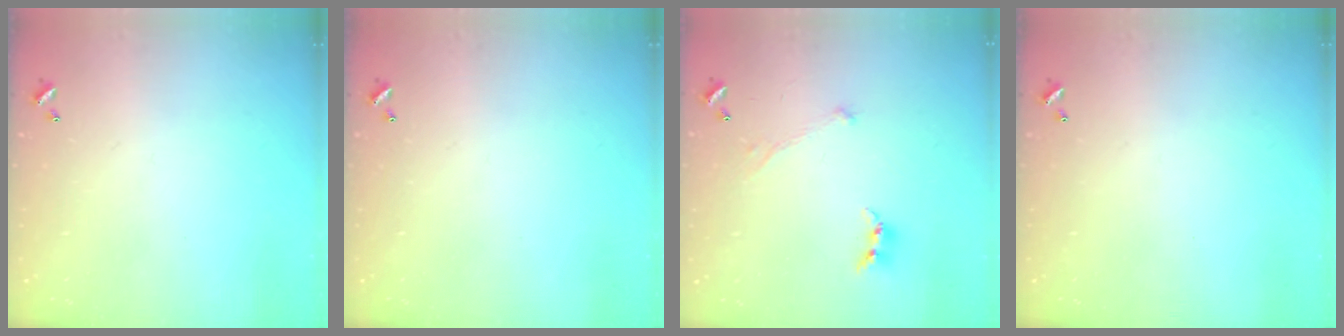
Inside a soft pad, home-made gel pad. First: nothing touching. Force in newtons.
{"total": 0.0}
{"total": 0.0}
{"total": 0.0}